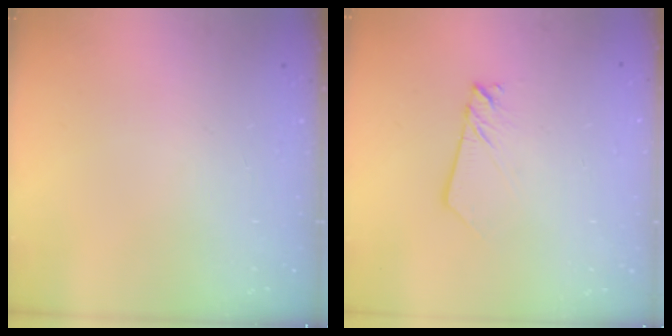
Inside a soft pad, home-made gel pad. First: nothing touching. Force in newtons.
{"total": 2.7, "press": 2.6, "slide": 0.3}